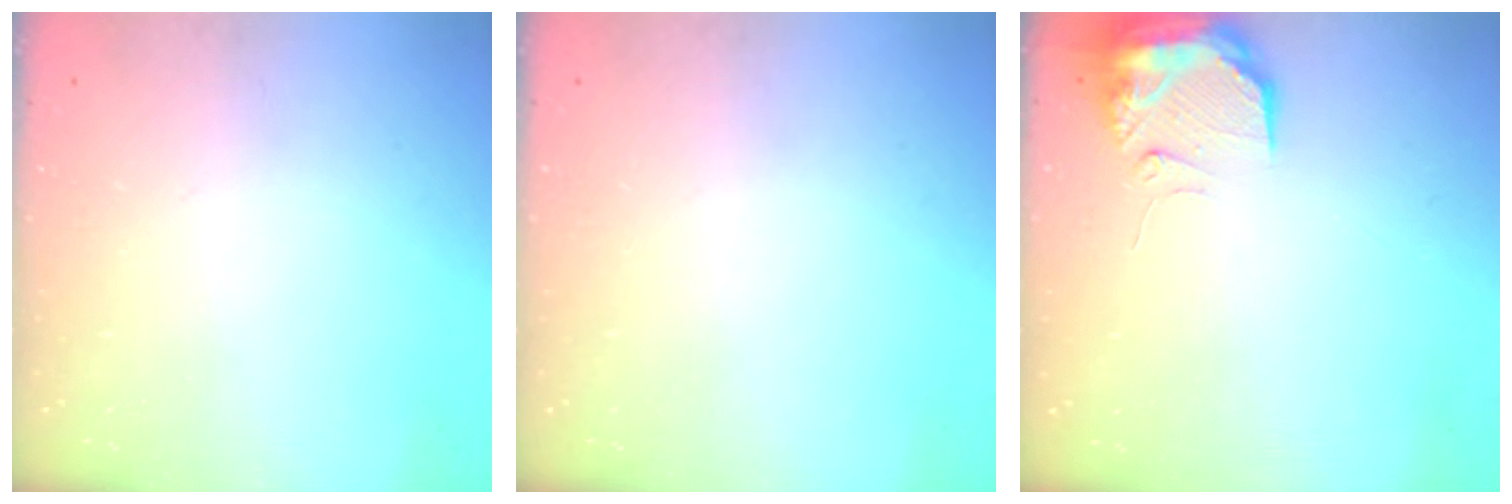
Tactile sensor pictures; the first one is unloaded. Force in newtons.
{"total": 0.0}
{"total": 10.3, "press": 10.2, "slide": 1.4}